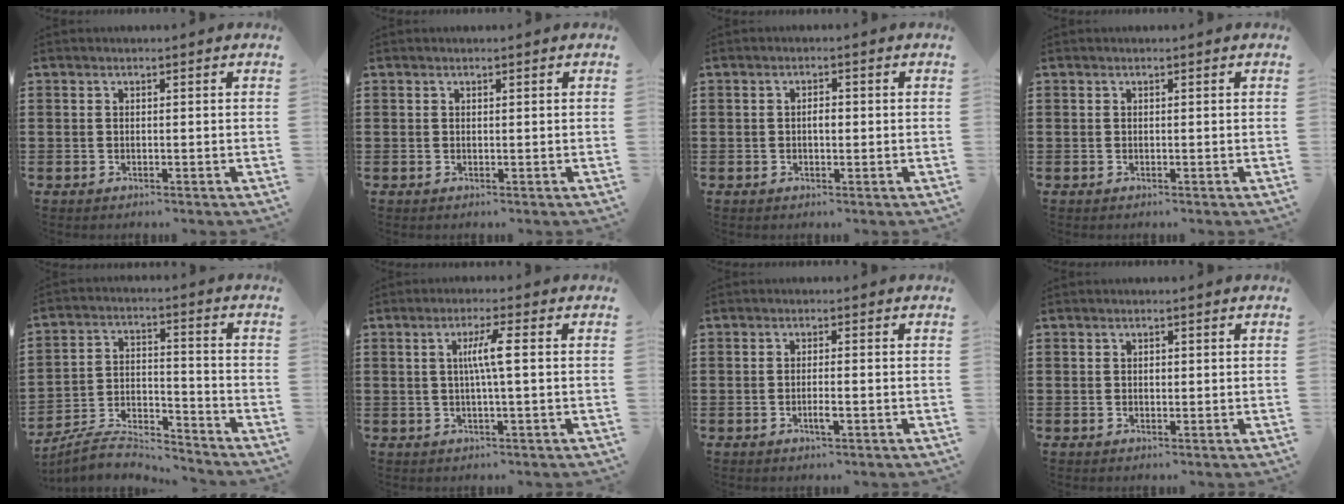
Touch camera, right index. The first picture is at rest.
{"total": 0.0}
{"total": 1.7, "force": [-0.1, 0.7, 1.6], "torque": [-0.030, 0.002, -0.003]}
{"total": 0.0}
{"total": 6.7, "force": [-6.3, 0.9, 2.1], "torque": [-0.049, 0.000, -0.126]}
{"total": 4.4, "force": [0.4, -0.1, 4.4], "torque": [-0.083, -0.002, 0.001]}
{"total": 2.3, "force": [-1.0, 0.2, 2.1], "torque": [-0.044, -0.004, -0.020]}
{"total": 0.7, "force": [0.1, 0.4, 0.6], "torque": [-0.013, 0.001, 0.001]}